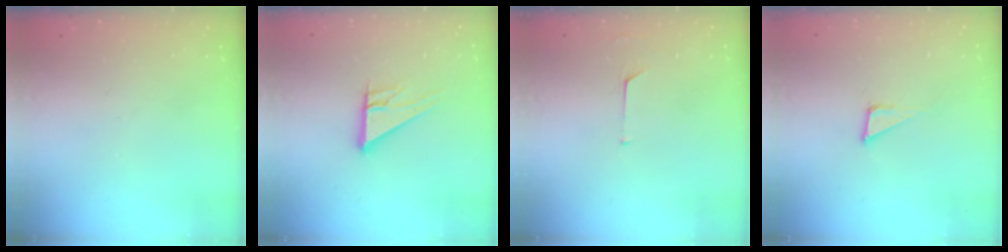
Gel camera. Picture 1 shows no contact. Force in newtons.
{"total": 10.2, "press": 10.2, "slide": 1.0}
{"total": 3.8, "press": 3.8, "slide": 0.3}
{"total": 3.8, "press": 3.8, "slide": 0.2}